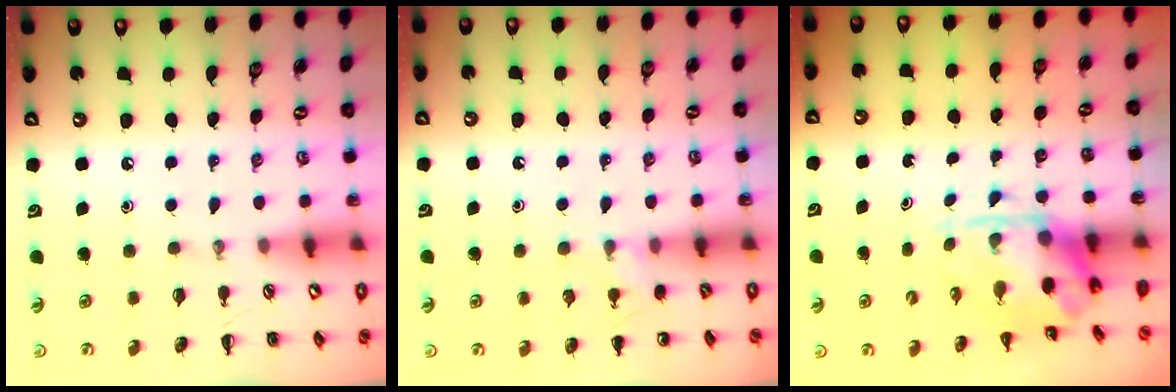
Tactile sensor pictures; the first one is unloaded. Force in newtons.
{"total": 5.9, "press": 5.6, "slide": 2.0}
{"total": 3.6, "press": 3.5, "slide": 0.9}